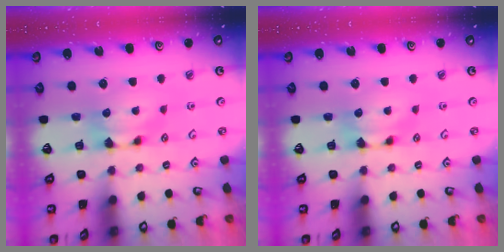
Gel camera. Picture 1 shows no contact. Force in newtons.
{"total": 0.0}